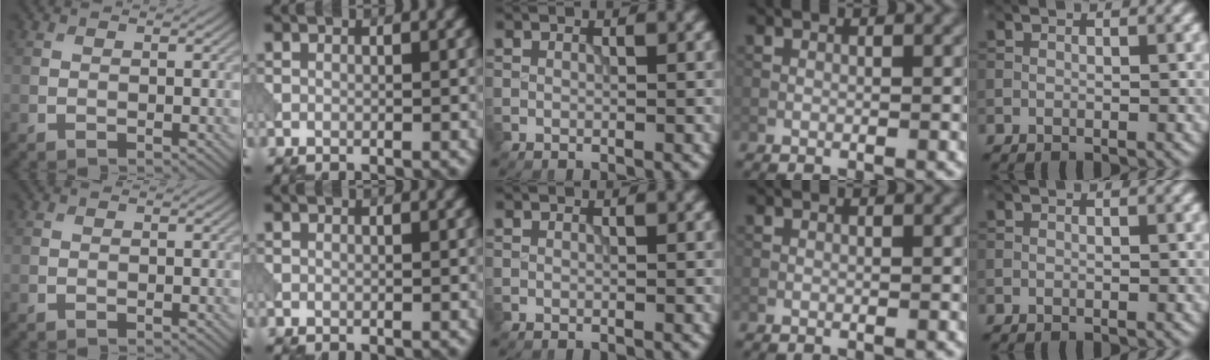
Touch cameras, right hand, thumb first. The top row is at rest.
{}